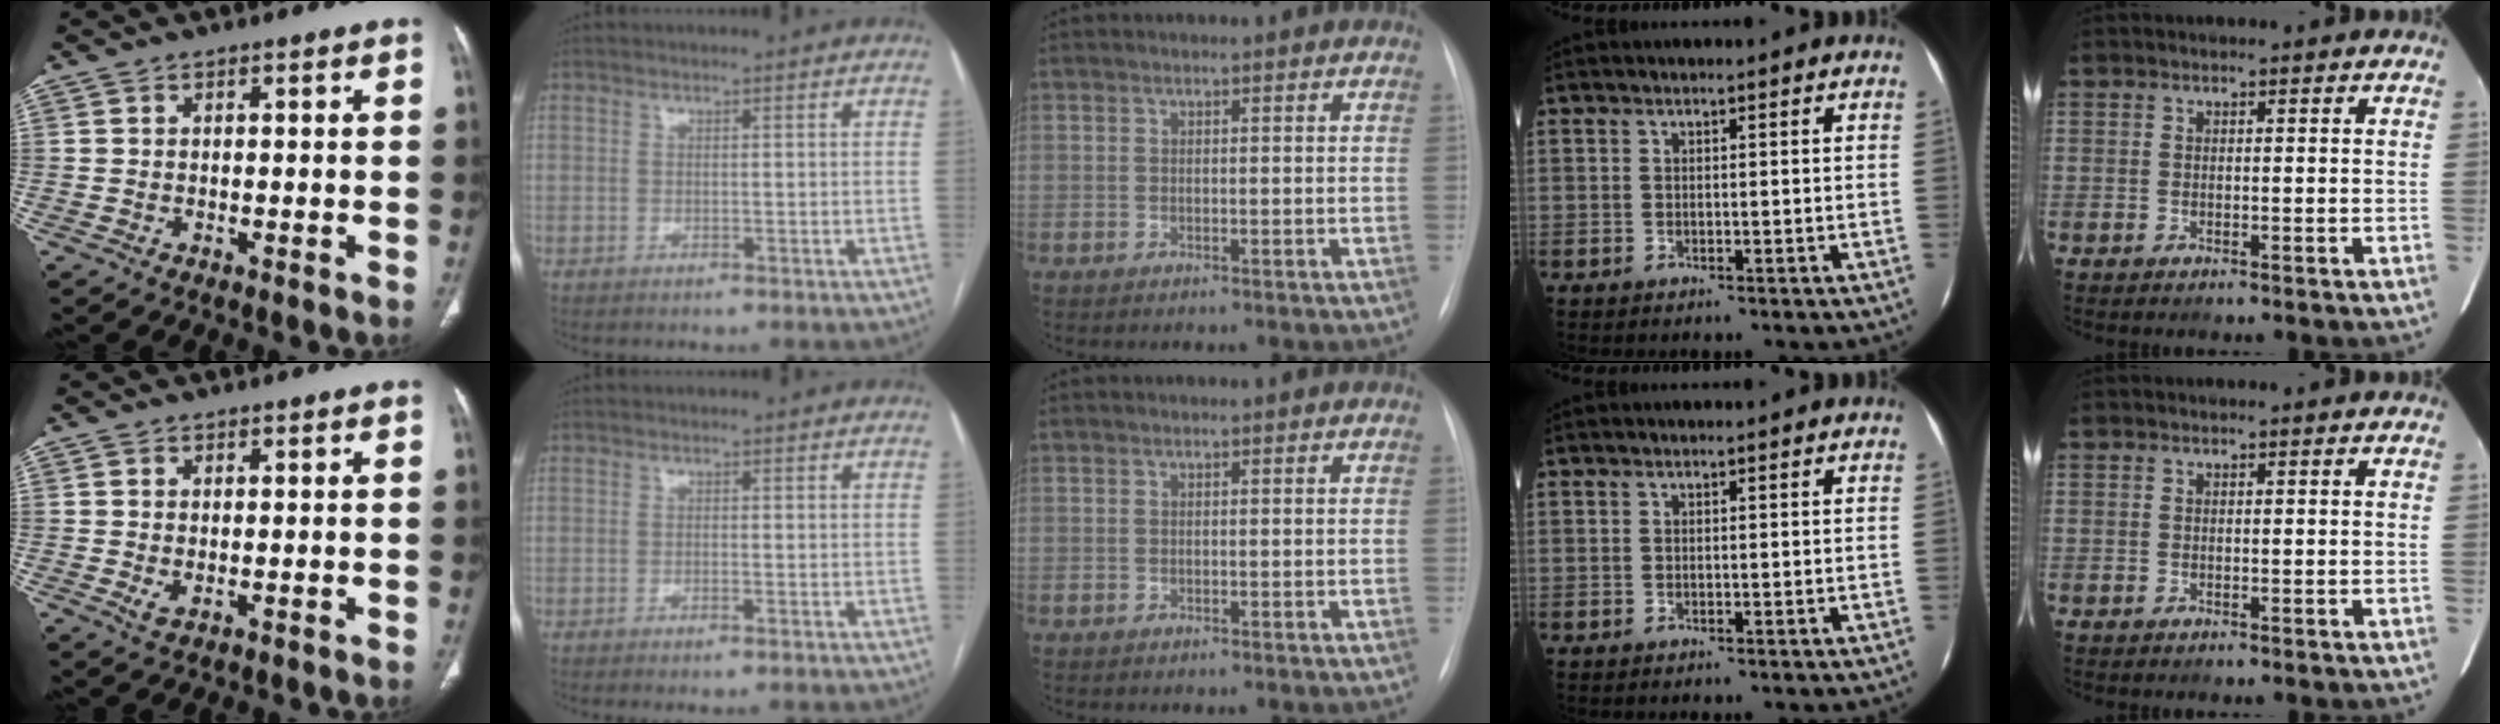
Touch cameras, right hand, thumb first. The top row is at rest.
{"thumb": {"total": 1.9, "force": [-0.1, 1.1, 1.6], "torque": [-0.035, -0.006, 0.004]}, "index": {"total": 0.7, "force": [-0.4, 0.0, 0.6], "torque": [-0.009, -0.001, -0.006]}}